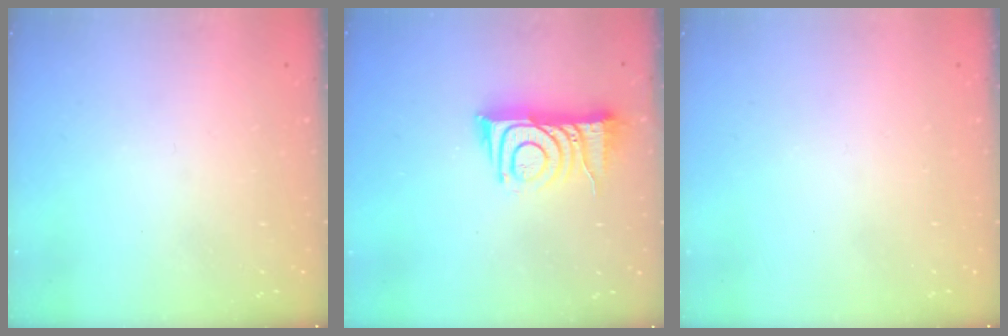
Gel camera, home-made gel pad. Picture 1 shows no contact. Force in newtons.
{"total": 11.2, "press": 11.2, "slide": 1.2}
{"total": 1.5, "press": 1.5, "slide": 0.1}